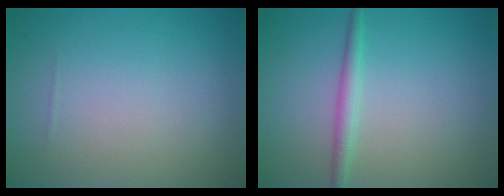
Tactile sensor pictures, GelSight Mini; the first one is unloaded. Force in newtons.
{"total": 1.7, "press": 1.7, "slide": 0.1}